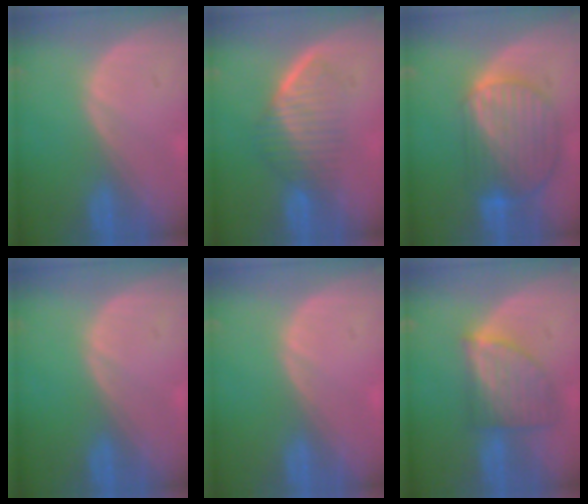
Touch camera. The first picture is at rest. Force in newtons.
{"total": 6.8, "press": 5.9, "slide": 3.4}
{"total": 10.0, "press": 8.6, "slide": 5.2}
{"total": 0.0}
{"total": 0.7, "press": 0.1, "slide": 0.7}
{"total": 7.3, "press": 6.8, "slide": 2.7}